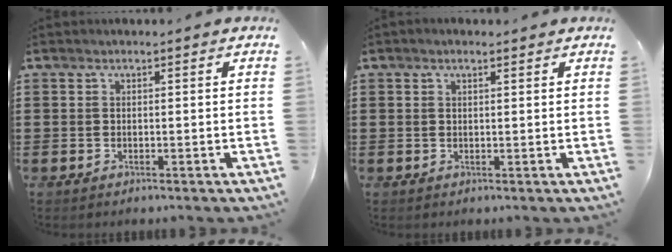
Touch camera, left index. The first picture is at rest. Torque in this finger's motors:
{"motor_torque": [1.17, 0.97, 0.12, 0.04]}